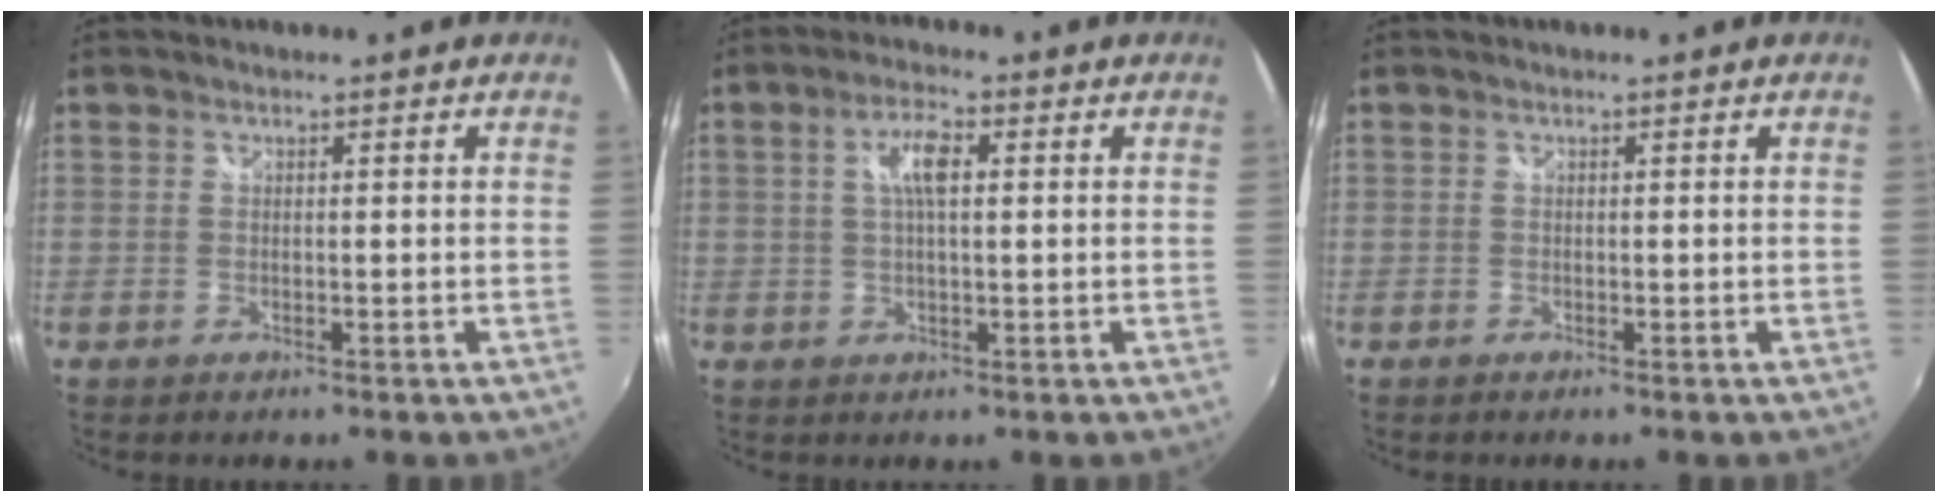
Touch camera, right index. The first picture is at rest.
{"total": 5.1, "force": [1.2, 1.7, 4.7], "torque": [-0.087, 0.010, 0.022]}
{"total": 0.0}